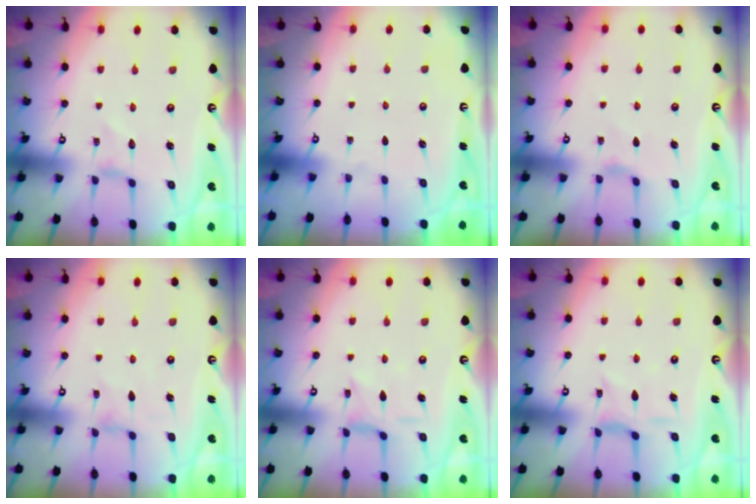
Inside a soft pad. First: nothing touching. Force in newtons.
{"total": 0.0}
{"total": 2.7, "press": 2.6, "slide": 0.5}
{"total": 1.6, "press": 1.5, "slide": 0.3}
{"total": 2.2, "press": 2.2, "slide": 0.3}
{"total": 4.4, "press": 4.4, "slide": 0.4}